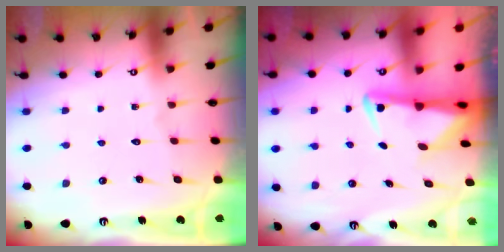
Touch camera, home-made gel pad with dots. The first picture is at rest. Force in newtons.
{"total": 3.3, "press": 3.2, "slide": 0.7}